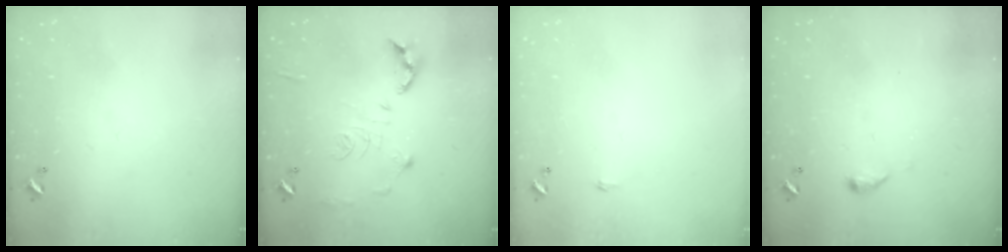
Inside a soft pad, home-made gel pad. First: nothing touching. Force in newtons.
{"total": 10.7, "press": 10.6, "slide": 0.5}
{"total": 0.6, "press": 0.6, "slide": 0.2}
{"total": 3.5, "press": 3.4, "slide": 0.6}